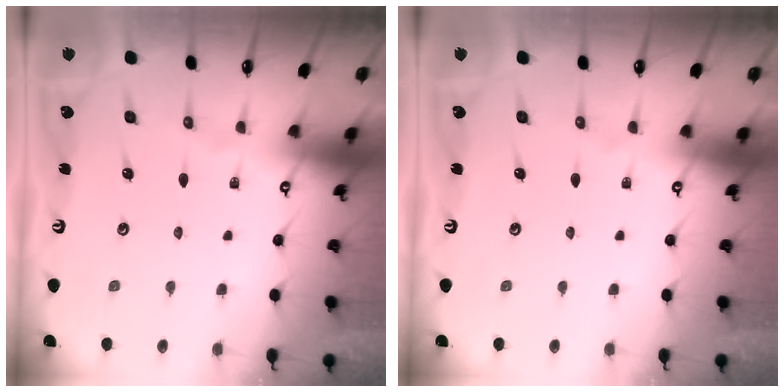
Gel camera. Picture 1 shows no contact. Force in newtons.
{"total": 0.0}